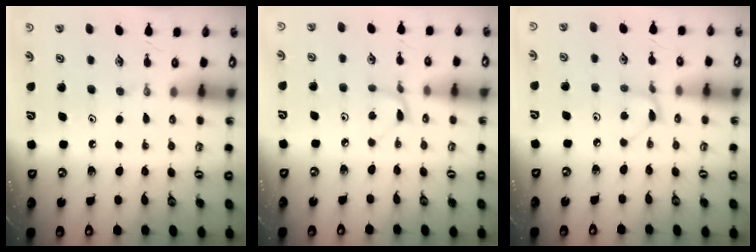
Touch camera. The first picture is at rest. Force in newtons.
{"total": 2.0, "press": 2.0, "slide": 0.2}
{"total": 2.5, "press": 2.5, "slide": 0.3}